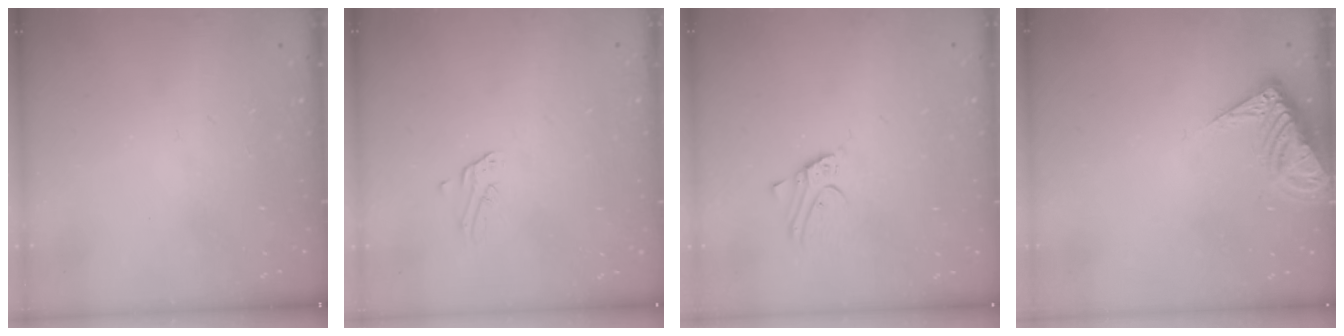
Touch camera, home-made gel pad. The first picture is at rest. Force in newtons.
{"total": 1.2, "press": 1.2, "slide": 0.0}
{"total": 2.7, "press": 2.7, "slide": 0.1}
{"total": 9.3, "press": 9.2, "slide": 1.1}